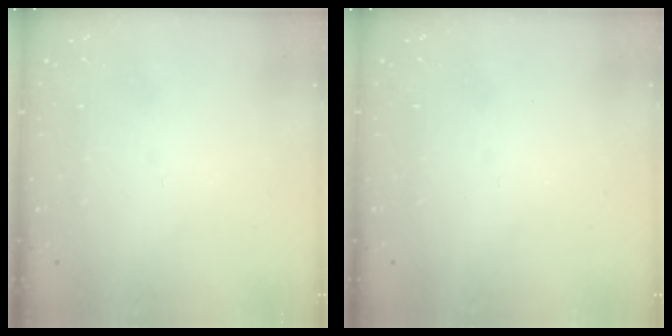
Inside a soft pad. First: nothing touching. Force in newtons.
{"total": 0.0}